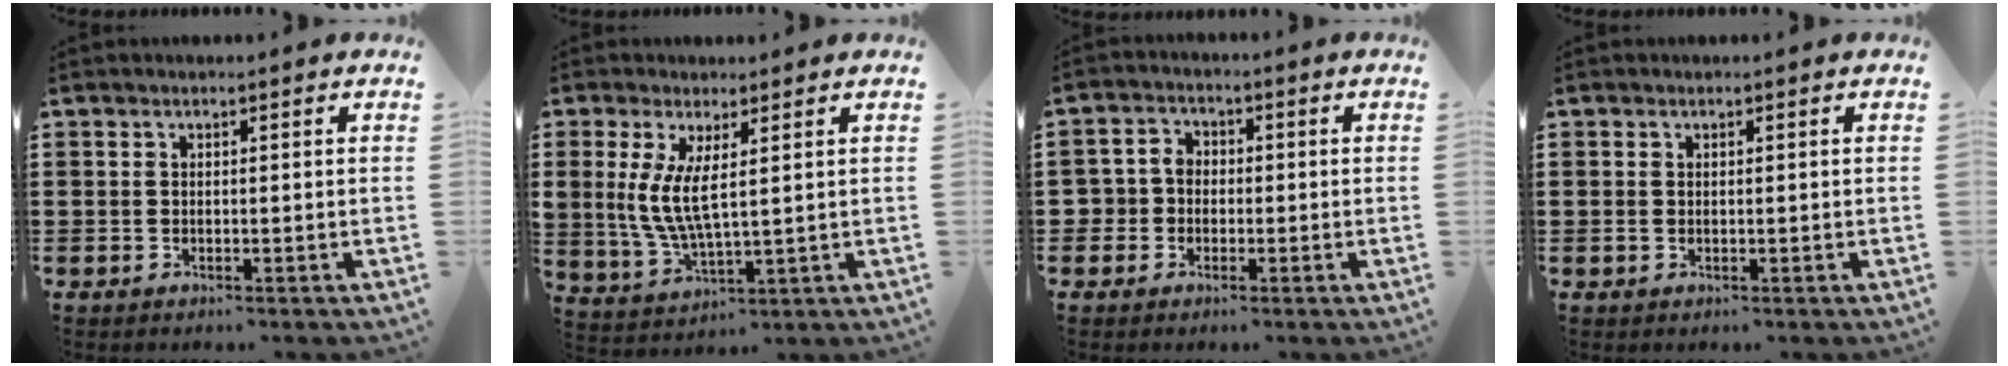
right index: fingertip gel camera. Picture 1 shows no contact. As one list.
[{"total": 6.2, "force": [1.5, 2.3, 5.6], "torque": [-0.129, -0.004, 0.025]}, {"total": 3.3, "force": [-1.2, 3.0, 0.8], "torque": [-0.034, 0.006, -0.030]}, {"total": 0.5, "force": [0.0, 0.4, 0.3], "torque": [-0.007, 0.002, -0.001]}]